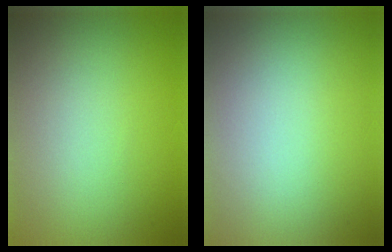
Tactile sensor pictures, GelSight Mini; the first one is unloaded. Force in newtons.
{"total": 0.5, "press": 0.5, "slide": 0.0}